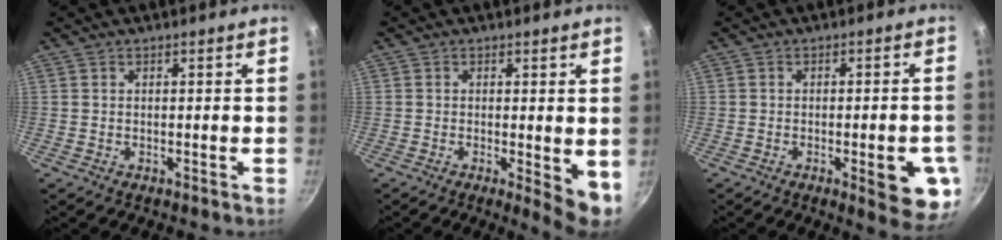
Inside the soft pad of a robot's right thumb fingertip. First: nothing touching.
{"total": 5.6, "force": [-0.3, 1.9, 5.3], "torque": [-0.062, -0.011, -0.003]}
{"total": 9.6, "force": [-2.8, 2.9, 8.7], "torque": [-0.084, 0.007, -0.032]}